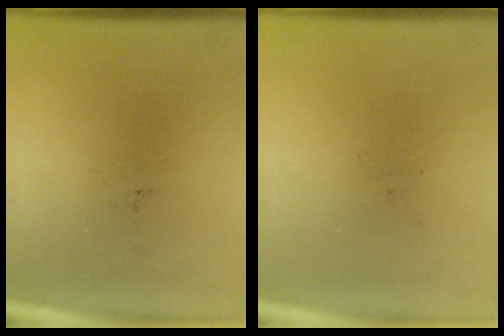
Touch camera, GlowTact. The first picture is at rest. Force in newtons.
{"total": 0.0}